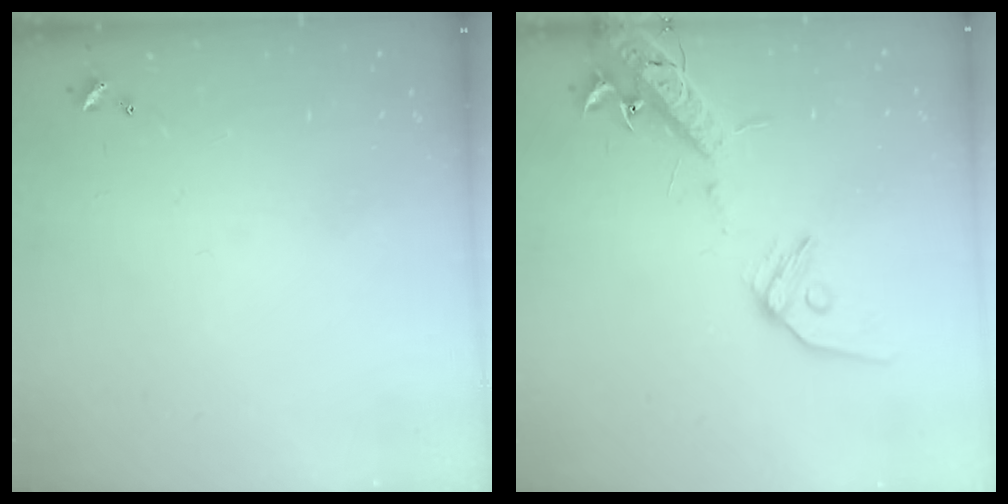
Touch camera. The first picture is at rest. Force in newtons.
{"total": 15.4, "press": 15.0, "slide": 3.5}